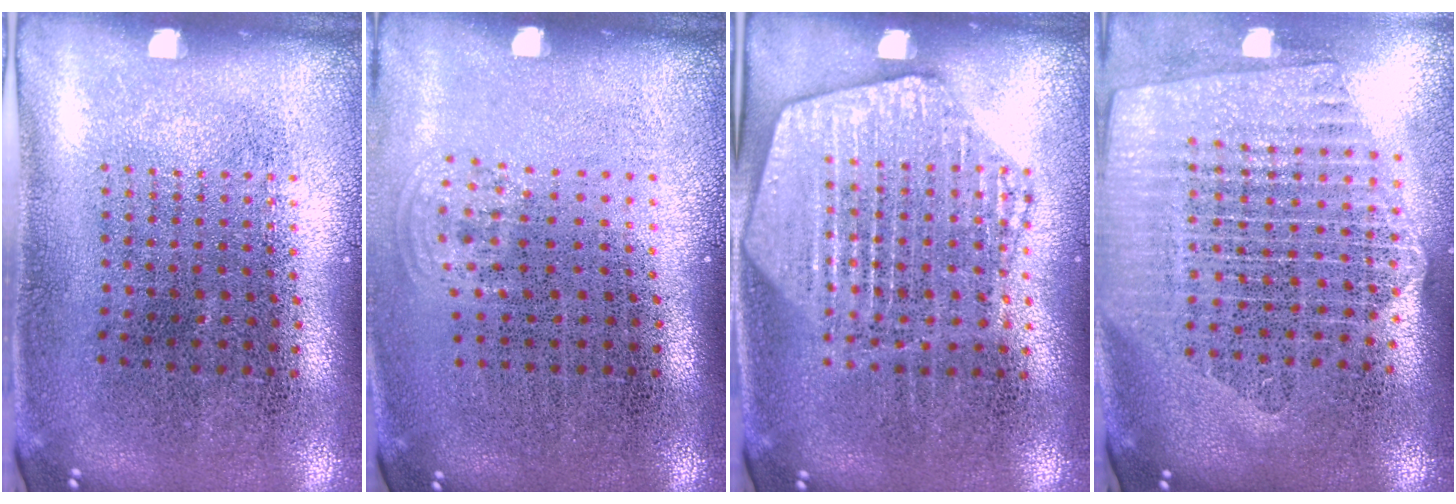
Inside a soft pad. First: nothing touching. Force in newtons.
{"total": 0.8, "press": 0.6, "slide": 0.5}
{"total": 1.8, "press": 1.8, "slide": 0.2}
{"total": 2.3, "press": 2.0, "slide": 1.2}